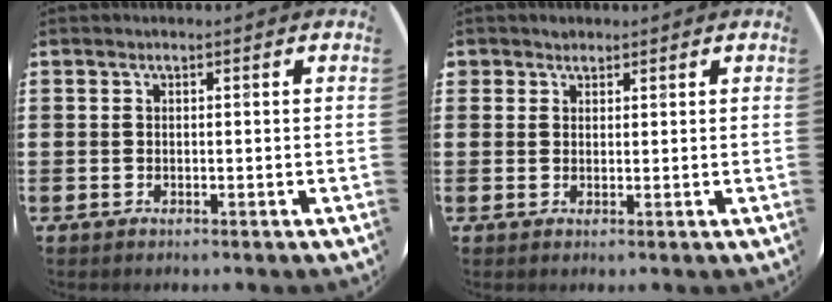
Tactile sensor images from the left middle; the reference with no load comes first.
{"total": 1.3, "force": [1.2, 0.6, -0.1], "torque": [0.000, 0.003, 0.023]}